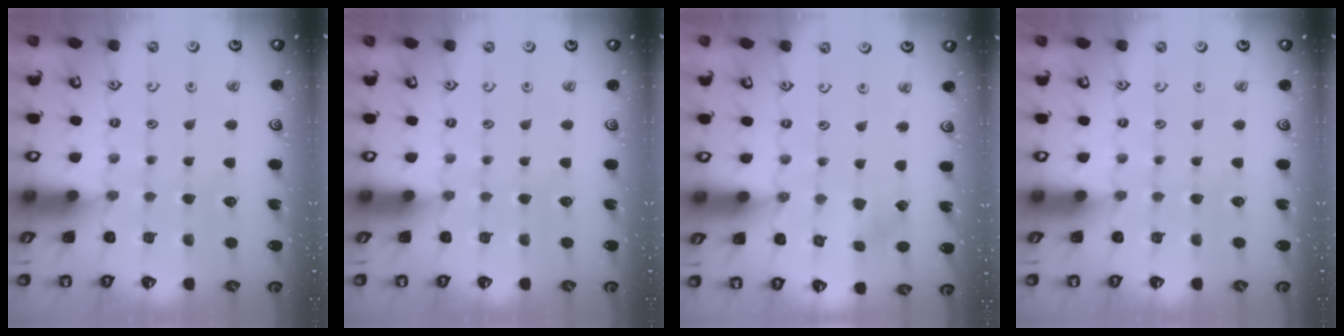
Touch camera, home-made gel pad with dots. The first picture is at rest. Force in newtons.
{"total": 0.0}
{"total": 2.1, "press": 2.1, "slide": 0.0}
{"total": 0.0}